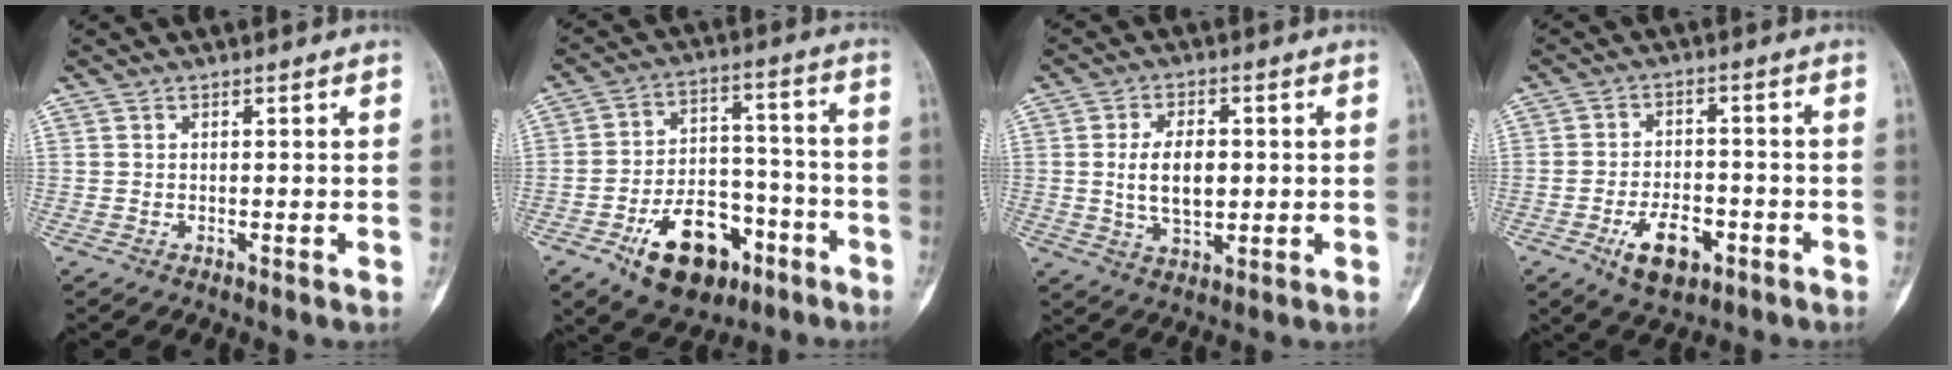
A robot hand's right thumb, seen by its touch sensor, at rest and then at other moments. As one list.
[{"total": 16.3, "force": [-8.6, 9.9, 9.8], "torque": [-0.118, 0.065, -0.127]}, {"total": 8.2, "force": [0.3, 4.8, 6.7], "torque": [-0.106, -0.003, 0.009]}, {"total": 8.6, "force": [-4.1, 4.8, 5.8], "torque": [-0.075, 0.021, -0.062]}]